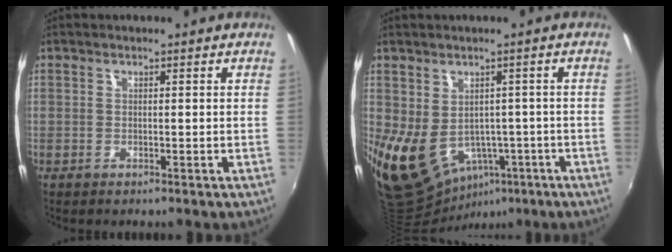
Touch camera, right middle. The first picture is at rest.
{"total": 11.0, "force": [-2.6, 8.8, 6.1], "torque": [-0.128, -0.018, -0.012]}